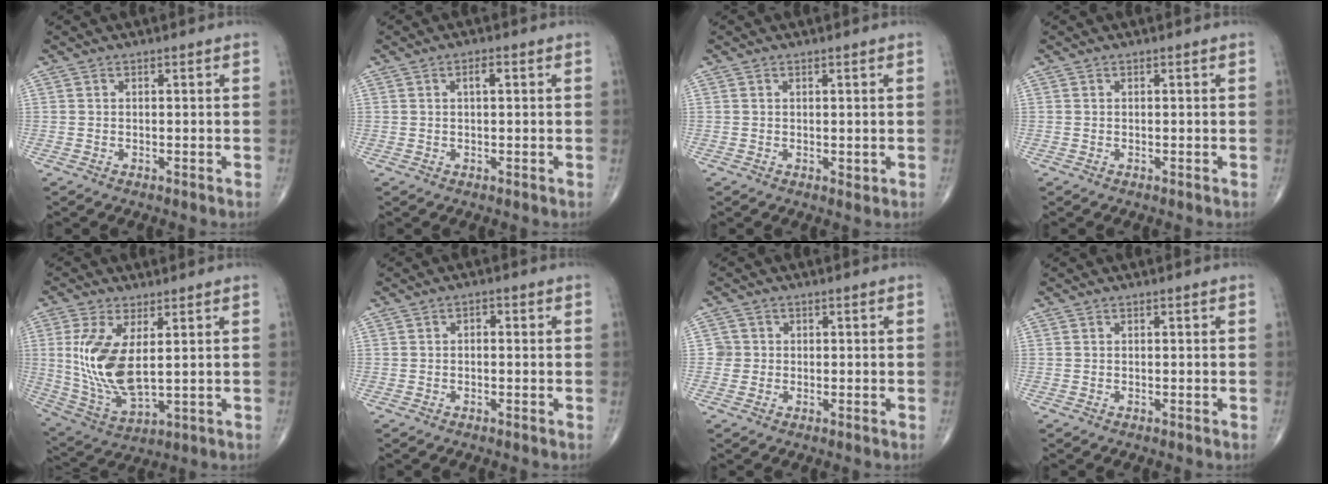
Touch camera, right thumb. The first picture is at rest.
{"total": 2.0, "force": [0.6, 0.7, 1.8], "torque": [-0.032, 0.003, 0.009]}
{"total": 0.9, "force": [0.4, 0.5, 0.6], "torque": [-0.008, -0.004, 0.010]}
{"total": 0.0}
{"total": 13.4, "force": [2.2, 5.9, 11.9], "torque": [-0.250, -0.021, 0.060]}
{"total": 1.4, "force": [0.2, 0.8, 1.1], "torque": [-0.011, 0.005, -0.003]}
{"total": 2.1, "force": [0.0, 2.1, -0.1], "torque": [0.017, 0.007, -0.003]}
{"total": 0.0}